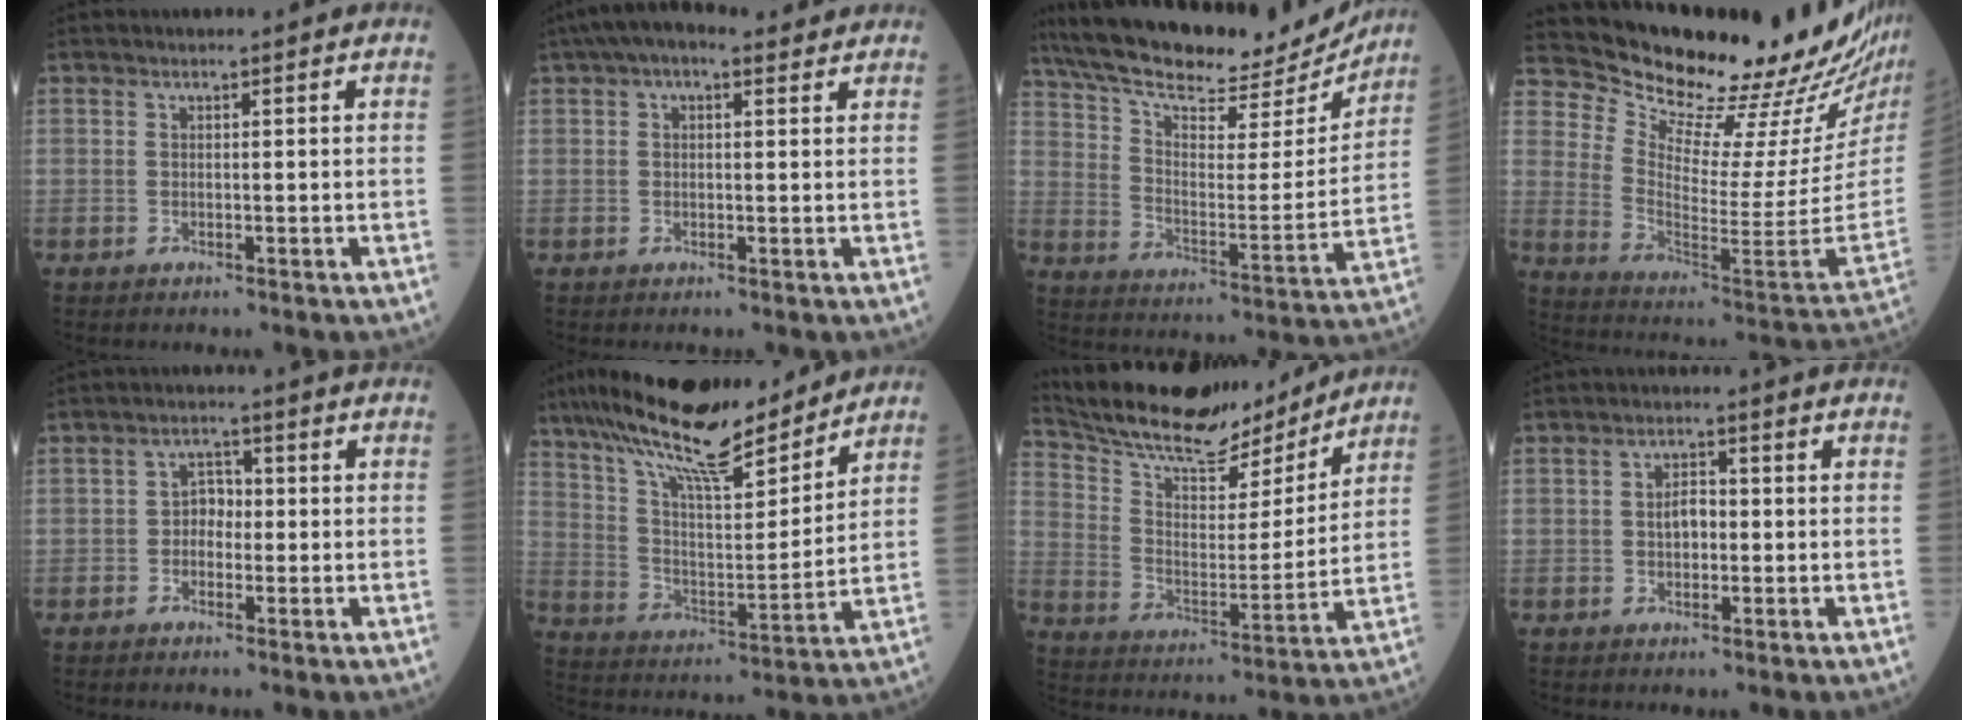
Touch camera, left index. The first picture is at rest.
{"total": 6.6, "force": [4.2, 2.8, 4.2], "torque": [-0.070, 0.047, 0.061]}
{"total": 23.6, "force": [20.4, 6.1, 10.1], "torque": [-0.182, 0.002, 0.298]}
{"total": 27.0, "force": [24.4, 0.8, 11.4], "torque": [-0.188, -0.134, 0.327]}
{"total": 2.9, "force": [-1.0, 2.1, 1.8], "torque": [-0.020, 0.008, -0.027]}
{"total": 18.1, "force": [15.1, 3.3, 9.5], "torque": [-0.171, 0.010, 0.262]}
{"total": 17.9, "force": [16.2, 4.2, 6.5], "torque": [-0.124, 0.002, 0.261]}
{"total": 3.0, "force": [-0.7, 1.7, 2.3], "torque": [-0.039, 0.007, -0.017]}